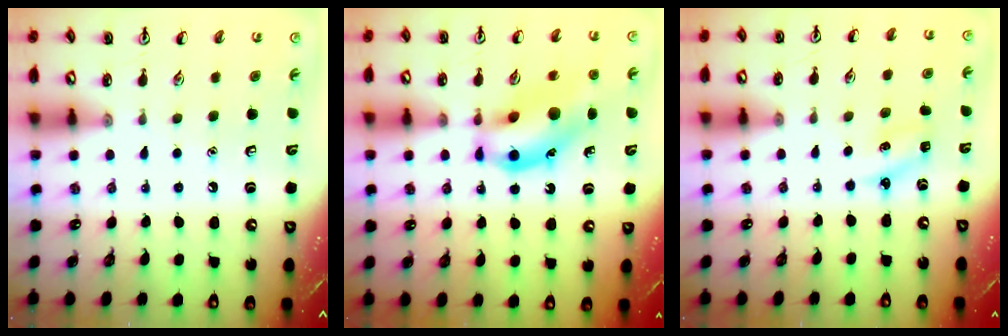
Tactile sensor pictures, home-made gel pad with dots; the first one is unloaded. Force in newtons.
{"total": 14.9, "press": 14.7, "slide": 2.4}
{"total": 2.6, "press": 2.4, "slide": 0.8}